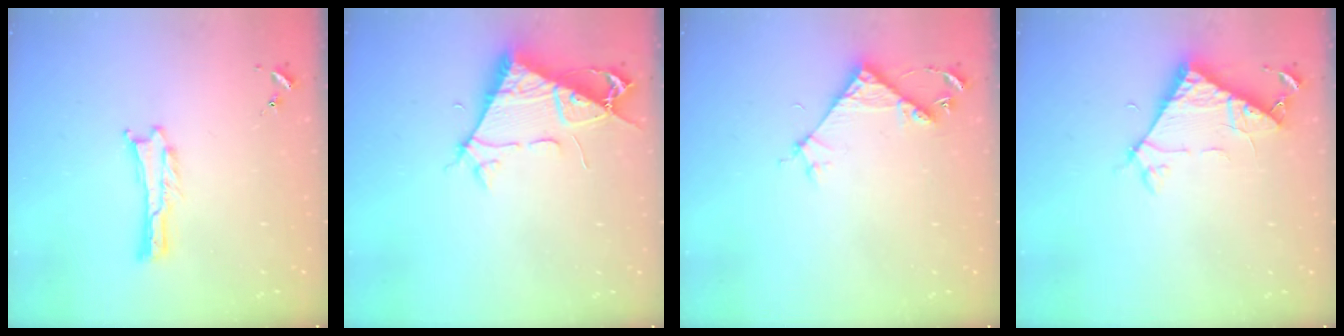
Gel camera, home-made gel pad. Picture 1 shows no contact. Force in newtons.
{"total": 7.7, "press": 7.7, "slide": 0.8}
{"total": 5.4, "press": 5.4, "slide": 0.4}
{"total": 7.1, "press": 7.1, "slide": 0.6}